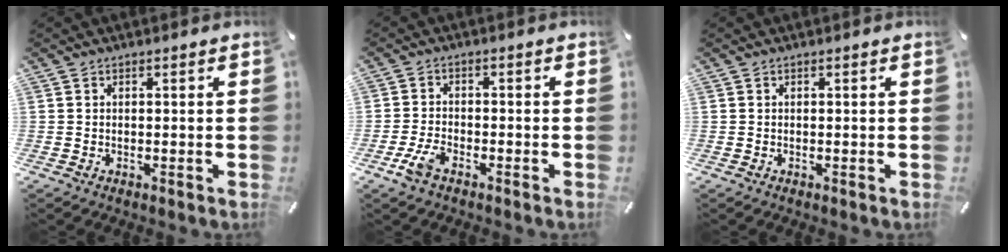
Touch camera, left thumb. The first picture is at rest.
{"total": 4.9, "force": [-2.9, 2.7, 2.8], "torque": [-0.070, 0.009, -0.058]}
{"total": 0.0}